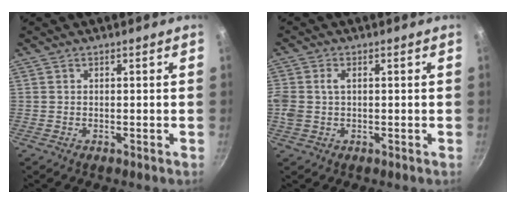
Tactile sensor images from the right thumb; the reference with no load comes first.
{"total": 4.6, "force": [0.5, 3.0, 3.5], "torque": [-0.072, 0.006, 0.007]}